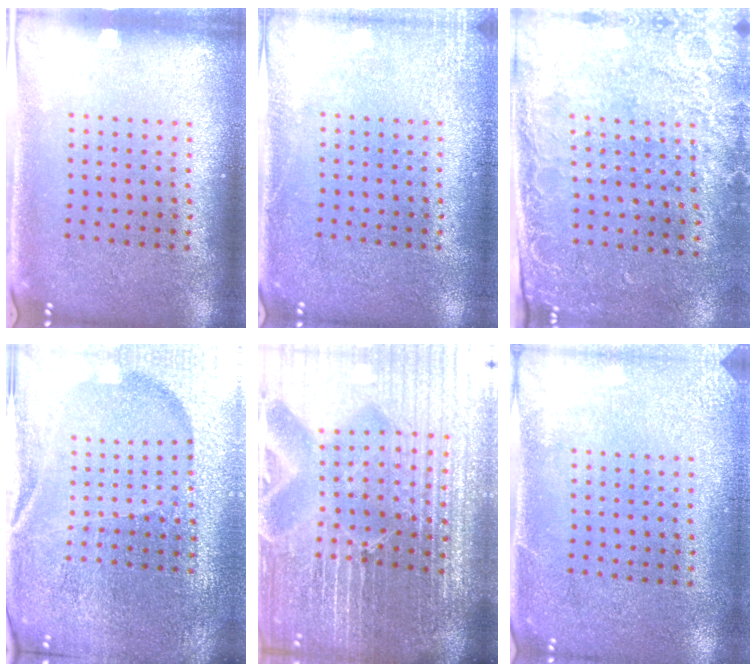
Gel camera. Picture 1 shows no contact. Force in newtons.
{"total": 1.7, "press": 1.7, "slide": 0.3}
{"total": 2.6, "press": 2.2, "slide": 1.4}
{"total": 4.8, "press": 4.5, "slide": 1.6}
{"total": 7.3, "press": 6.4, "slide": 3.5}
{"total": 2.5, "press": 2.4, "slide": 0.3}